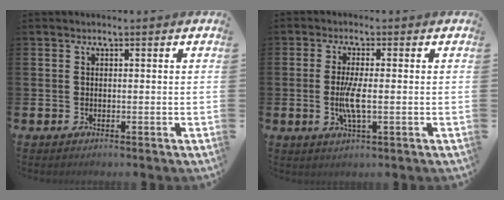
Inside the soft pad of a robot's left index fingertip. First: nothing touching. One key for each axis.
{"total": 3.8, "fx": -0.5, "fy": 0.7, "fz": 3.6, "tx": -0.073, "ty": -0.003, "tz": -0.012}